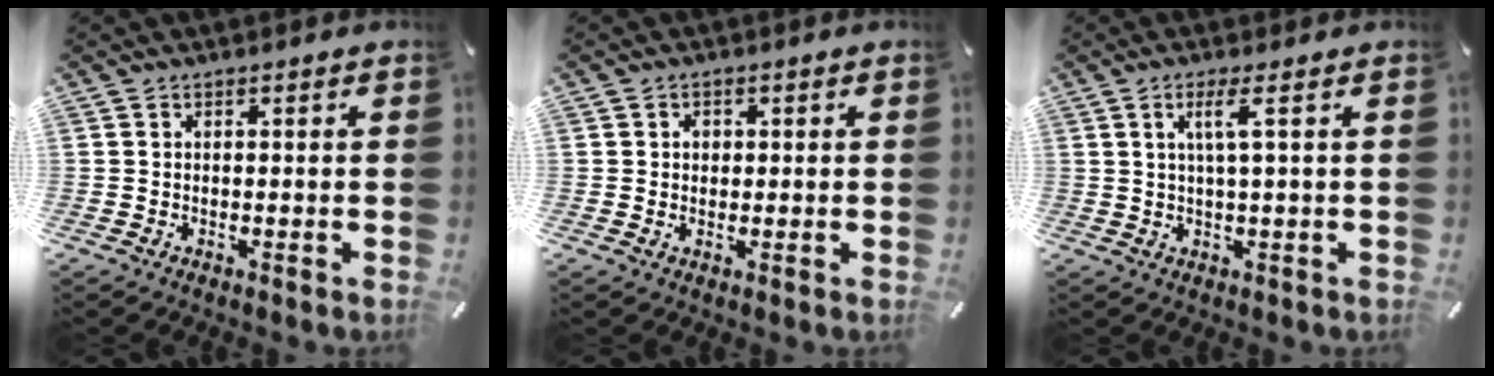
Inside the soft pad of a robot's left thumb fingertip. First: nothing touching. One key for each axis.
{"total": 1.6, "fx": 0.2, "fy": 1.4, "fz": 0.7, "tx": 0.000, "ty": 0.001, "tz": -0.001}
{"total": 4.9, "fx": 1.4, "fy": 0.2, "fz": 4.7, "tx": -0.093, "ty": -0.002, "tz": 0.019}